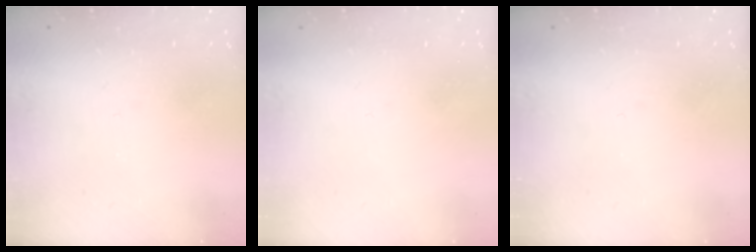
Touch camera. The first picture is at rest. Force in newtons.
{"total": 1.5, "press": 1.5, "slide": 0.1}
{"total": 0.0}